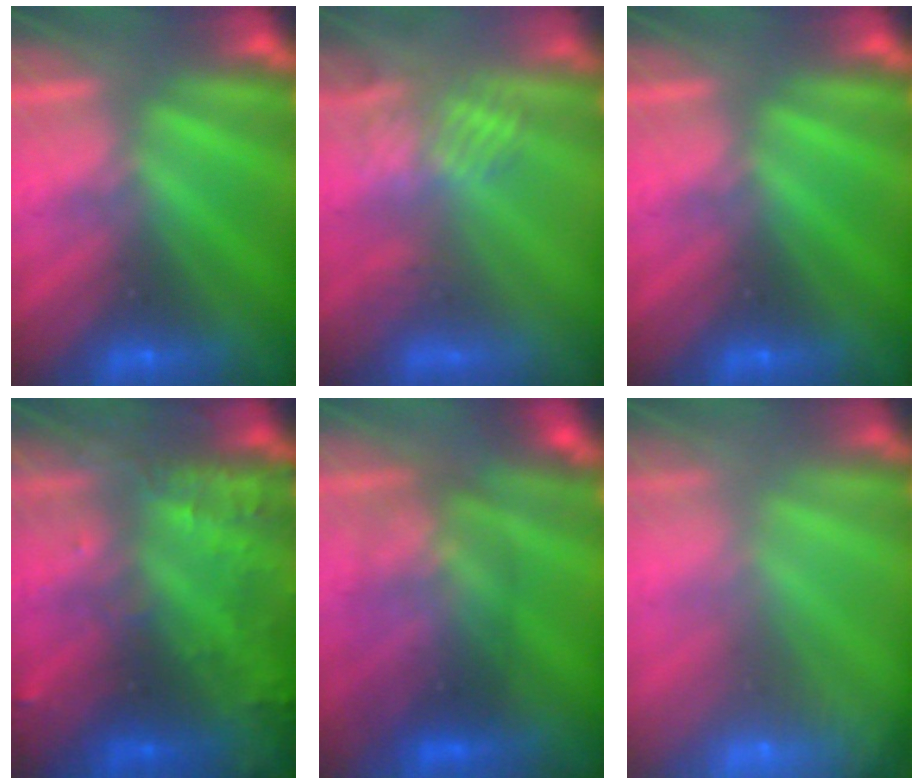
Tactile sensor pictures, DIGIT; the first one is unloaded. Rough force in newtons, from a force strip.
{"total": 2.8}
{"total": 0.0}
{"total": 8.5}
{"total": 2.8}
{"total": 7.7}